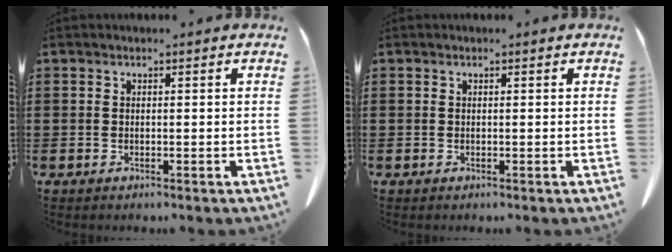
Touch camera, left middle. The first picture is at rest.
{"total": 0.0}